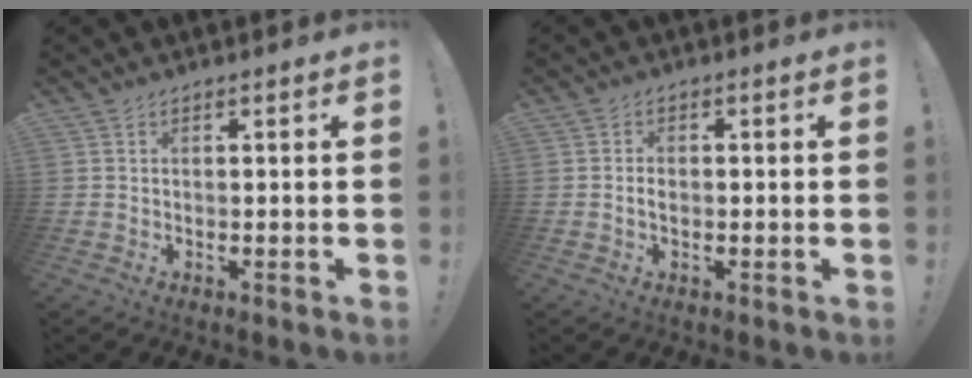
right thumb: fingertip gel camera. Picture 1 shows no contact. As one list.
[{"total": 1.8, "force": [-0.5, 1.1, 1.4], "torque": [-0.027, 0.007, -0.008]}]